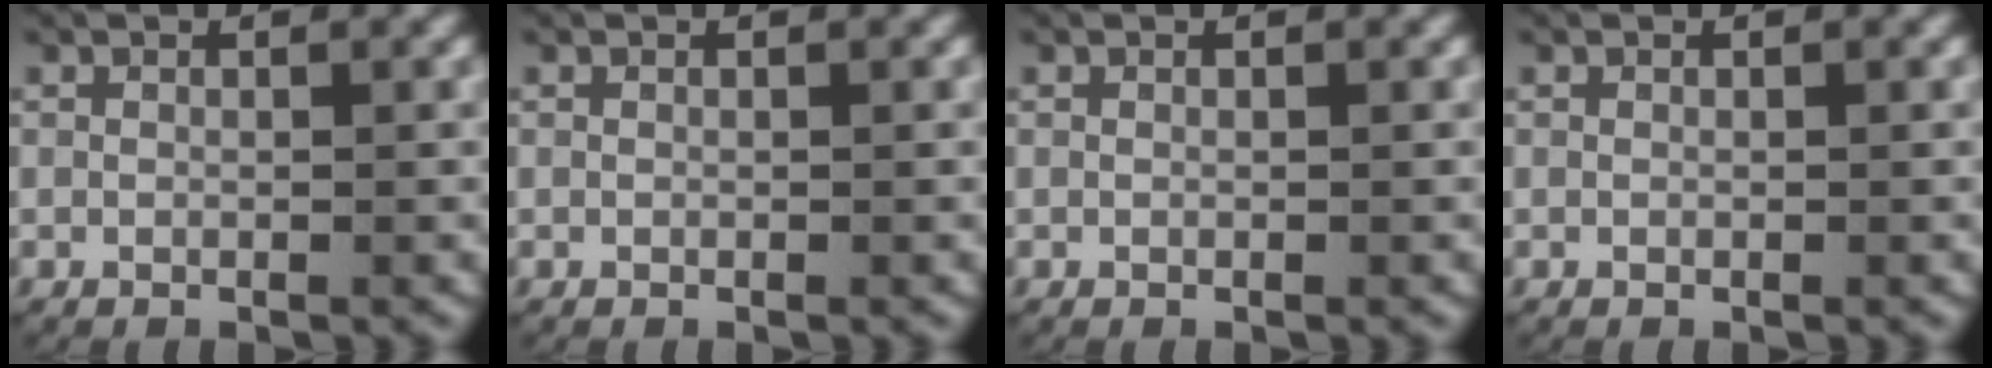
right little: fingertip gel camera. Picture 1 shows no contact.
{"total": 0.0}
{"total": 0.0}
{"total": 0.0}